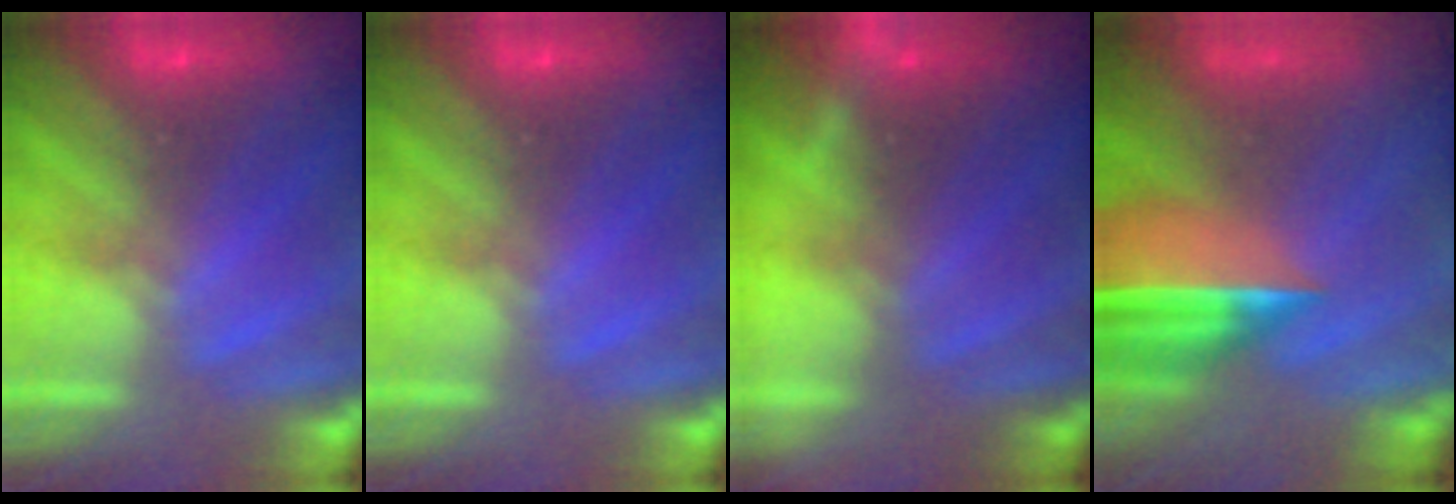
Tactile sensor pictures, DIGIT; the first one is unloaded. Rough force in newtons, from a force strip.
{"total": 0.0}
{"total": 3.0}
{"total": 7.8}